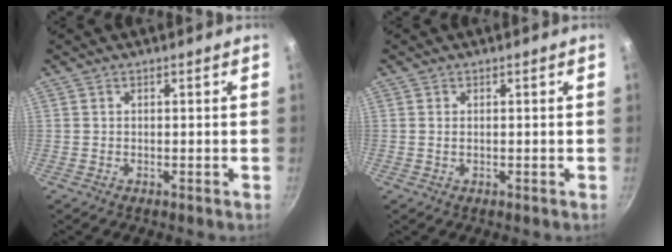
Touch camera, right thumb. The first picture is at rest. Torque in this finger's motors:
{"motor_torque": [-0.37, 0.00, -0.13, -0.05, -0.04]}